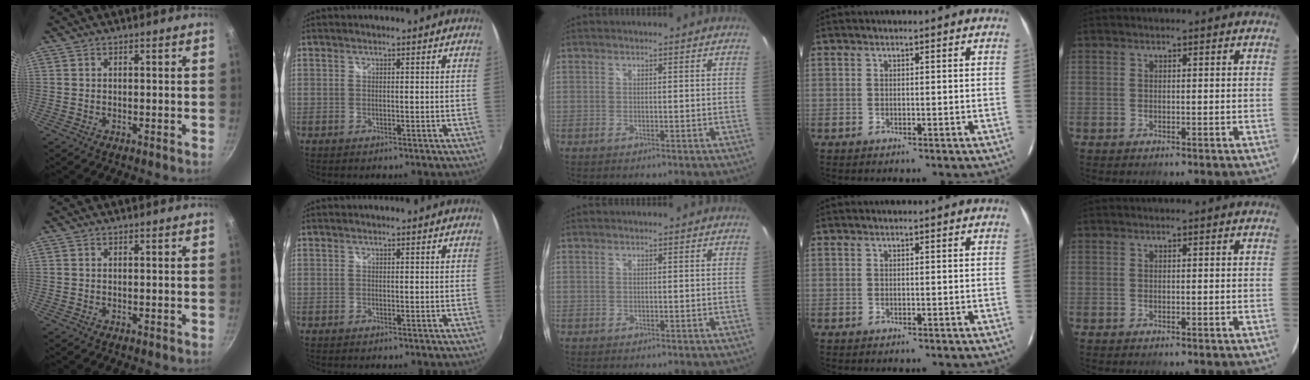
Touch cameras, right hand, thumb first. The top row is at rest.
{}